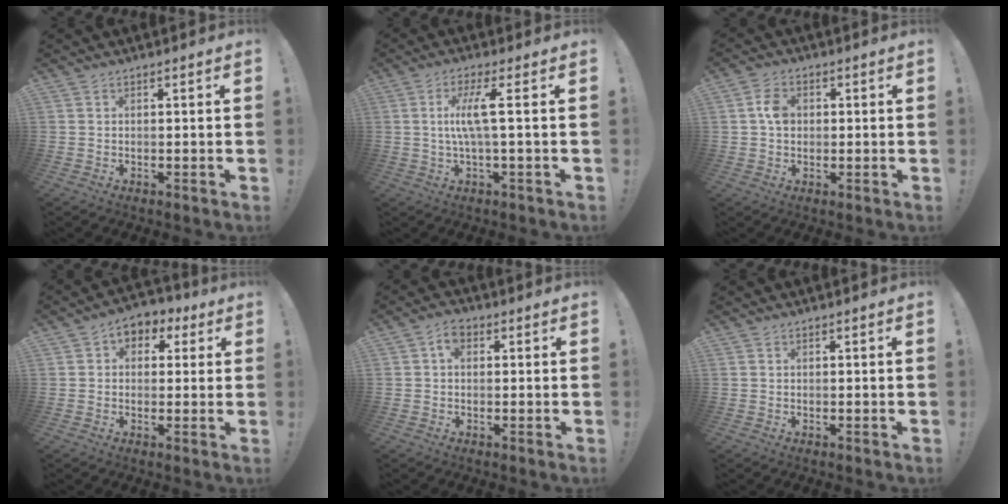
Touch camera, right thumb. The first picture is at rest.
{"total": 8.1, "force": [1.1, 0.5, 8.0], "torque": [-0.159, 0.002, 0.011]}
{"total": 5.6, "force": [0.4, 4.2, 3.7], "torque": [-0.052, 0.008, 0.007]}
{"total": 5.1, "force": [0.3, 4.5, 2.5], "torque": [-0.020, 0.001, 0.005]}
{"total": 4.1, "force": [1.0, 2.7, 2.9], "torque": [-0.048, 0.005, 0.017]}
{"total": 0.0}